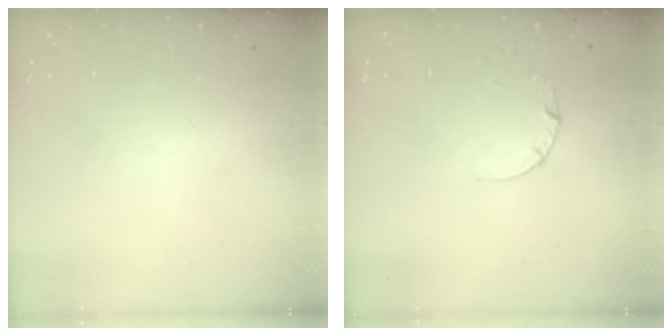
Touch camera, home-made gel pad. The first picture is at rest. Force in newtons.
{"total": 2.8, "press": 2.8, "slide": 0.3}